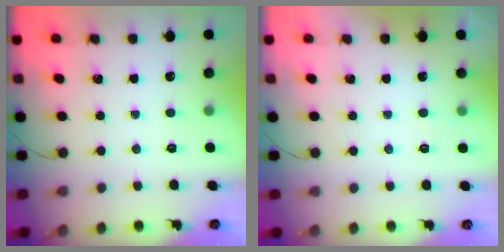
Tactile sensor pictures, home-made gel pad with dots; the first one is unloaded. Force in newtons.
{"total": 1.8, "press": 1.3, "slide": 1.1}